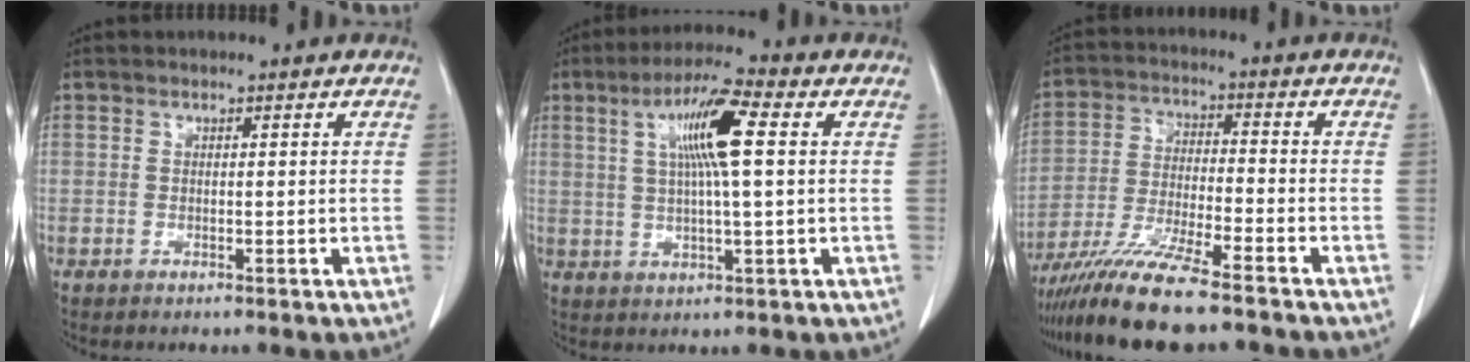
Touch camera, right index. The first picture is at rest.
{"total": 9.6, "force": [2.4, 0.6, 9.3], "torque": [-0.171, 0.011, 0.041]}
{"total": 11.6, "force": [-9.4, 0.0, 6.9], "torque": [-0.127, -0.030, -0.167]}